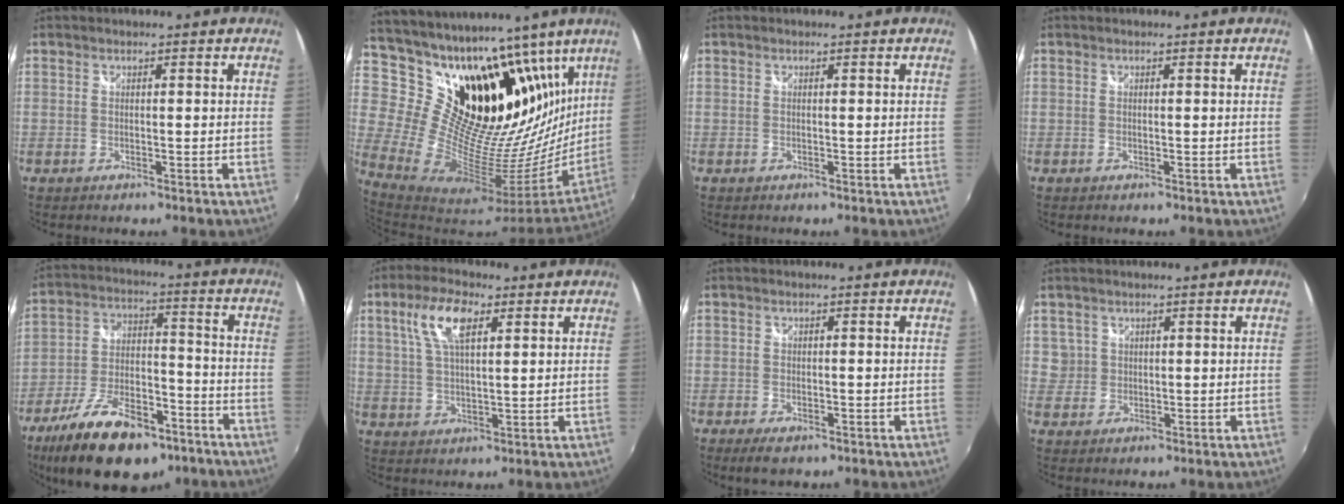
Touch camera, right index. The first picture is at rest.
{"total": 28.4, "force": [19.9, 15.5, 13.1], "torque": [-0.232, -0.037, 0.345]}
{"total": 0.0}
{"total": 0.0}
{"total": 20.8, "force": [-13.6, 9.3, 12.6], "torque": [-0.241, -0.011, -0.214]}
{"total": 8.6, "force": [3.7, 3.4, 7.0], "torque": [-0.139, 0.015, 0.070]}
{"total": 4.0, "force": [-2.6, 1.7, 2.5], "torque": [-0.057, -0.015, -0.045]}
{"total": 2.8, "force": [0.9, 2.6, -0.1], "torque": [0.016, 0.011, 0.014]}